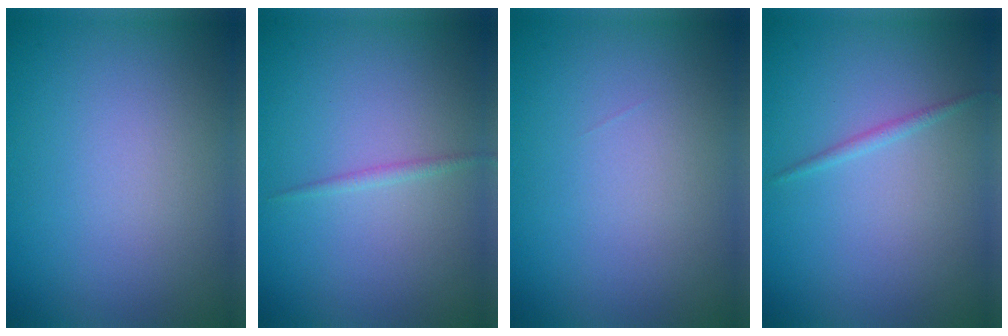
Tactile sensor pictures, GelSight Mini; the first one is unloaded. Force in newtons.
{"total": 0.7, "press": 0.7, "slide": 0.0}
{"total": 0.0}
{"total": 0.8, "press": 0.8, "slide": 0.0}